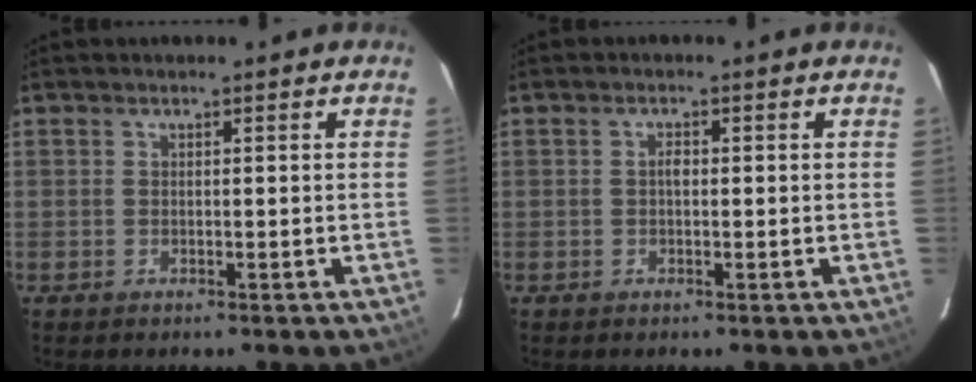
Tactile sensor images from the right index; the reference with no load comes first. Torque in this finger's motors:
{"motor_torque": [0.24, -0.01, 0.18, 0.02]}